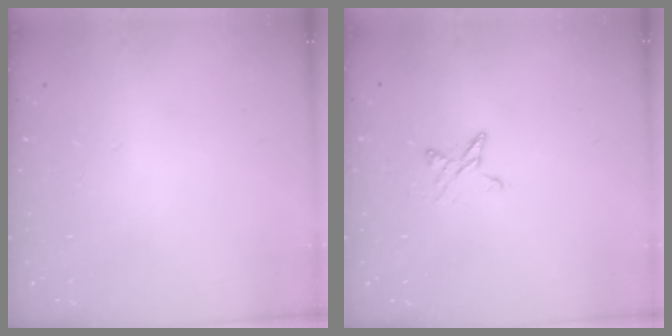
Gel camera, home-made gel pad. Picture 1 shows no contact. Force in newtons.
{"total": 5.7, "press": 5.7, "slide": 0.4}